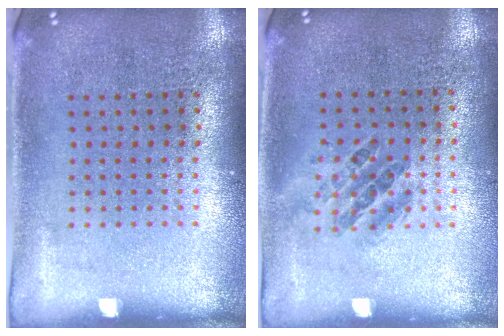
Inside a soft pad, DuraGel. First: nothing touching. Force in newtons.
{"total": 0.9, "press": 0.8, "slide": 0.5}